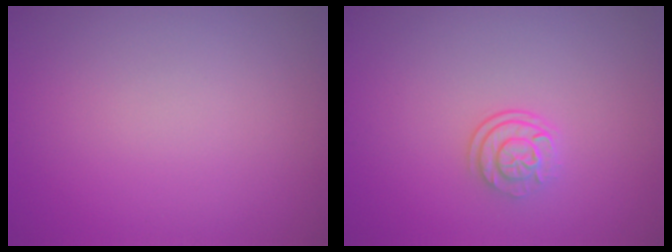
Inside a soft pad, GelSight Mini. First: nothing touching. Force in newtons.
{"total": 2.4, "press": 1.7, "slide": 1.6}